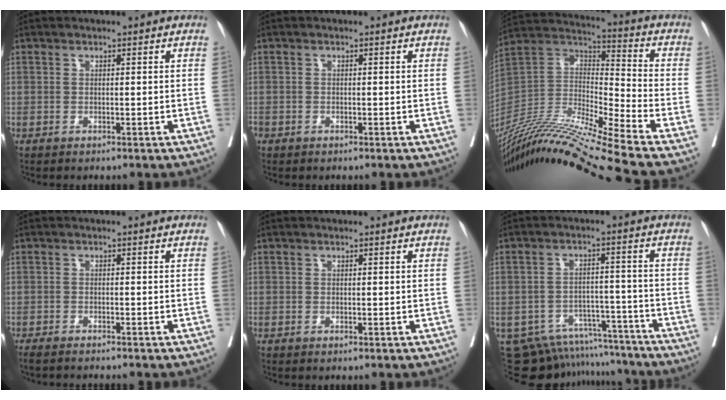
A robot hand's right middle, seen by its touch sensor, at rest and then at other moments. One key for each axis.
{"total": 1.0, "fx": -0.6, "fy": 0.8, "fz": 0.2, "tx": -0.008, "ty": 0.002, "tz": -0.011}
{"total": 21.4, "fx": -18.4, "fy": -2.7, "fz": 10.6, "tx": -0.231, "ty": -0.006, "tz": -0.342}
{"total": 3.4, "fx": -3.1, "fy": 0.2, "fz": 1.5, "tx": -0.023, "ty": -0.007, "tz": -0.044}
{"total": 0.0}
{"total": 12.5, "fx": -11.6, "fy": 4.3, "fz": 1.4, "tx": -0.018, "ty": 0.028, "tz": -0.156}